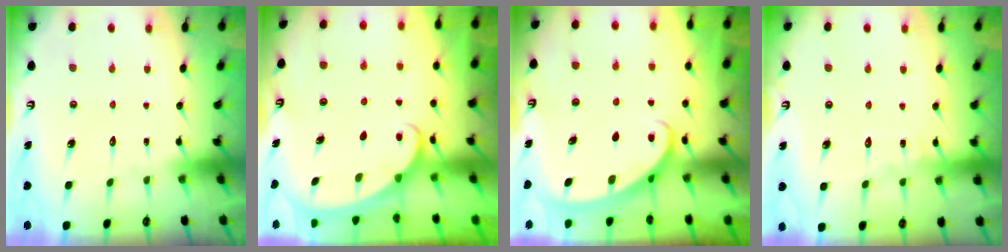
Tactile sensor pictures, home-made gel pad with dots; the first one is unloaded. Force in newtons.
{"total": 2.1, "press": 2.0, "slide": 0.3}
{"total": 2.6, "press": 2.6, "slide": 0.4}
{"total": 5.5, "press": 5.5, "slide": 0.4}